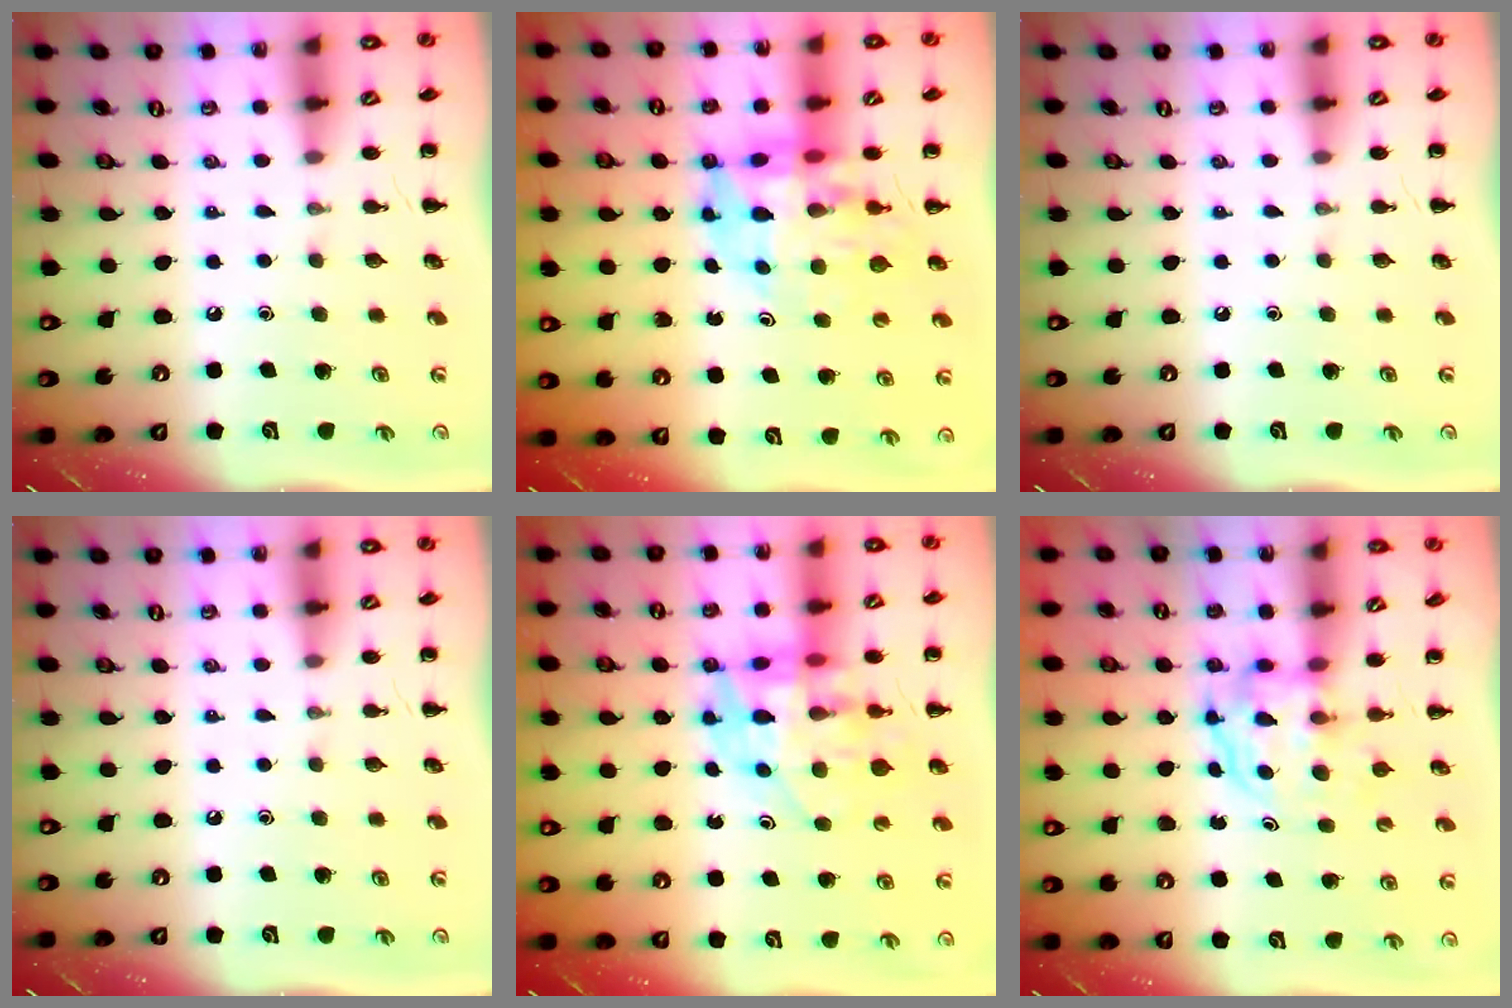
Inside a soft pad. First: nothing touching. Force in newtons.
{"total": 10.6, "press": 10.1, "slide": 3.3}
{"total": 0.0}
{"total": 0.0}
{"total": 10.9, "press": 10.4, "slide": 3.3}
{"total": 3.8, "press": 3.8, "slide": 0.2}